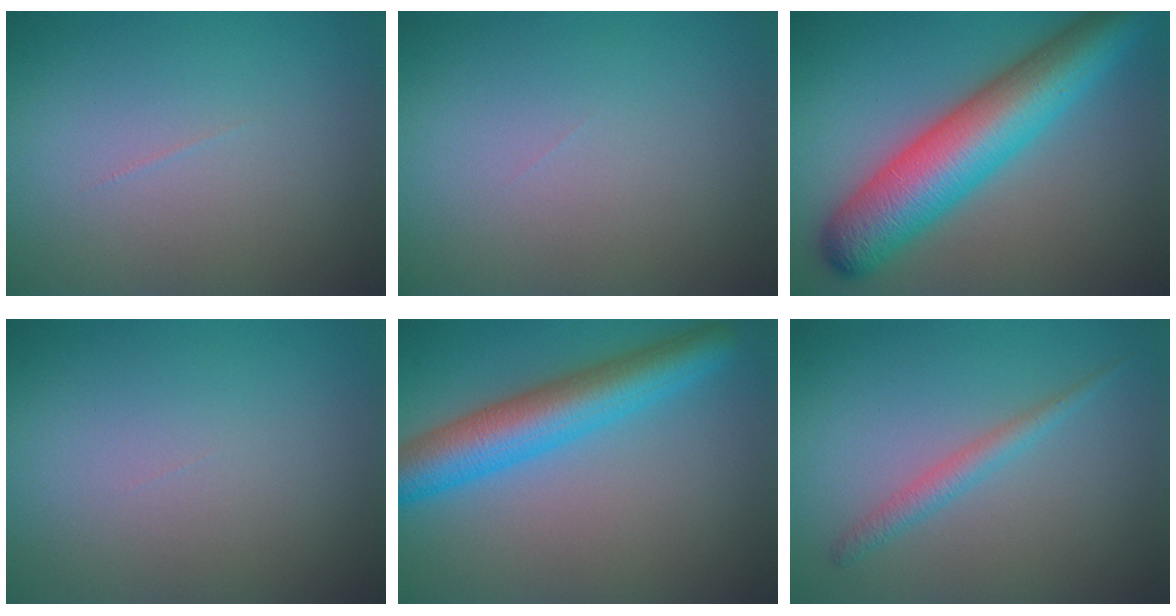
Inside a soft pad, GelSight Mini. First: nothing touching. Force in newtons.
{"total": 0.0}
{"total": 10.1, "press": 10.1, "slide": 0.2}
{"total": 0.0}
{"total": 6.7, "press": 6.7, "slide": 0.2}
{"total": 1.7, "press": 1.7, "slide": 0.1}